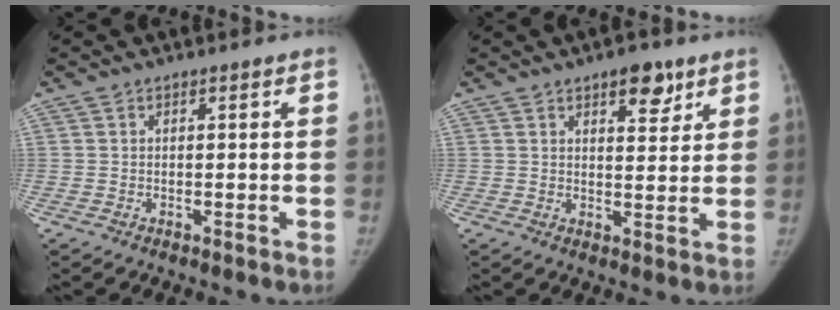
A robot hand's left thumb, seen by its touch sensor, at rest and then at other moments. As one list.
[{"total": 6.4, "force": [4.0, 2.9, 4.1], "torque": [-0.032, -0.021, 0.054]}]